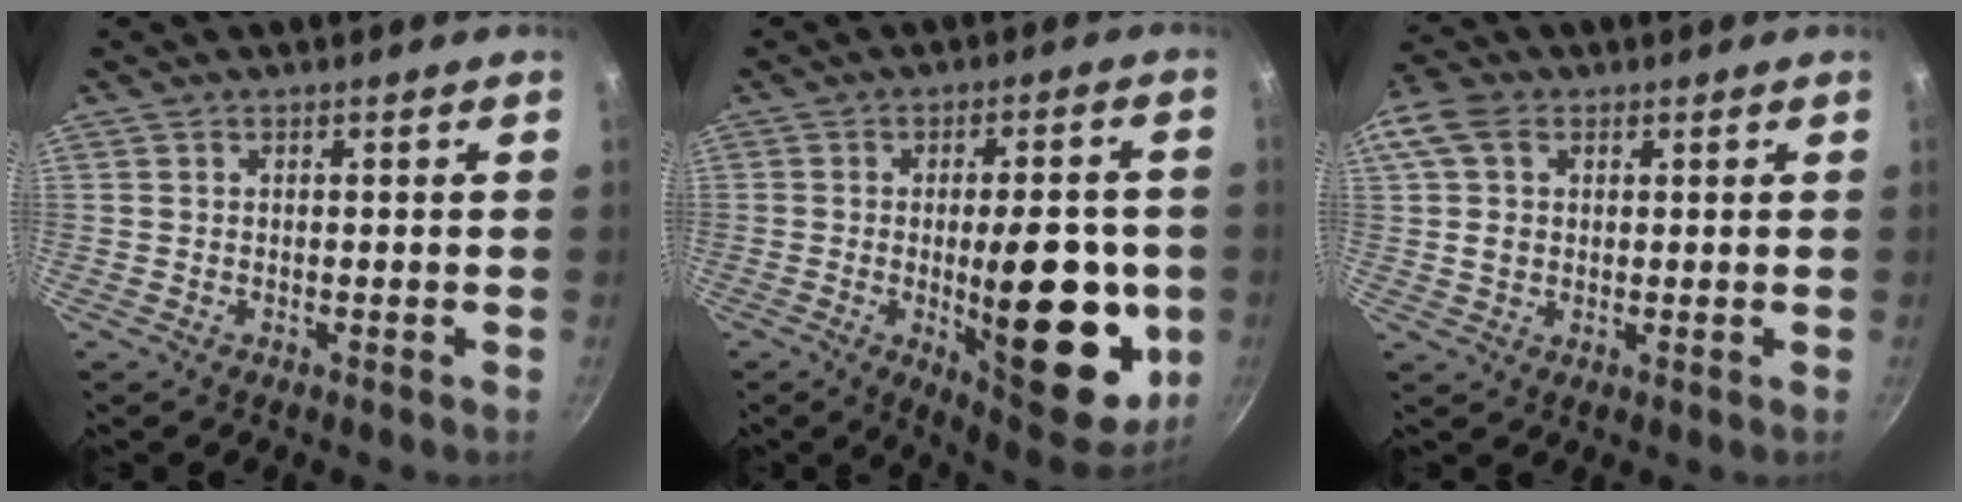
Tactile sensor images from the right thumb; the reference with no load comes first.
{"total": 21.6, "force": [-3.3, 8.7, 19.5], "torque": [-0.211, -0.004, -0.033]}
{"total": 11.4, "force": [3.3, 8.7, 6.5], "torque": [-0.141, 0.015, 0.053]}